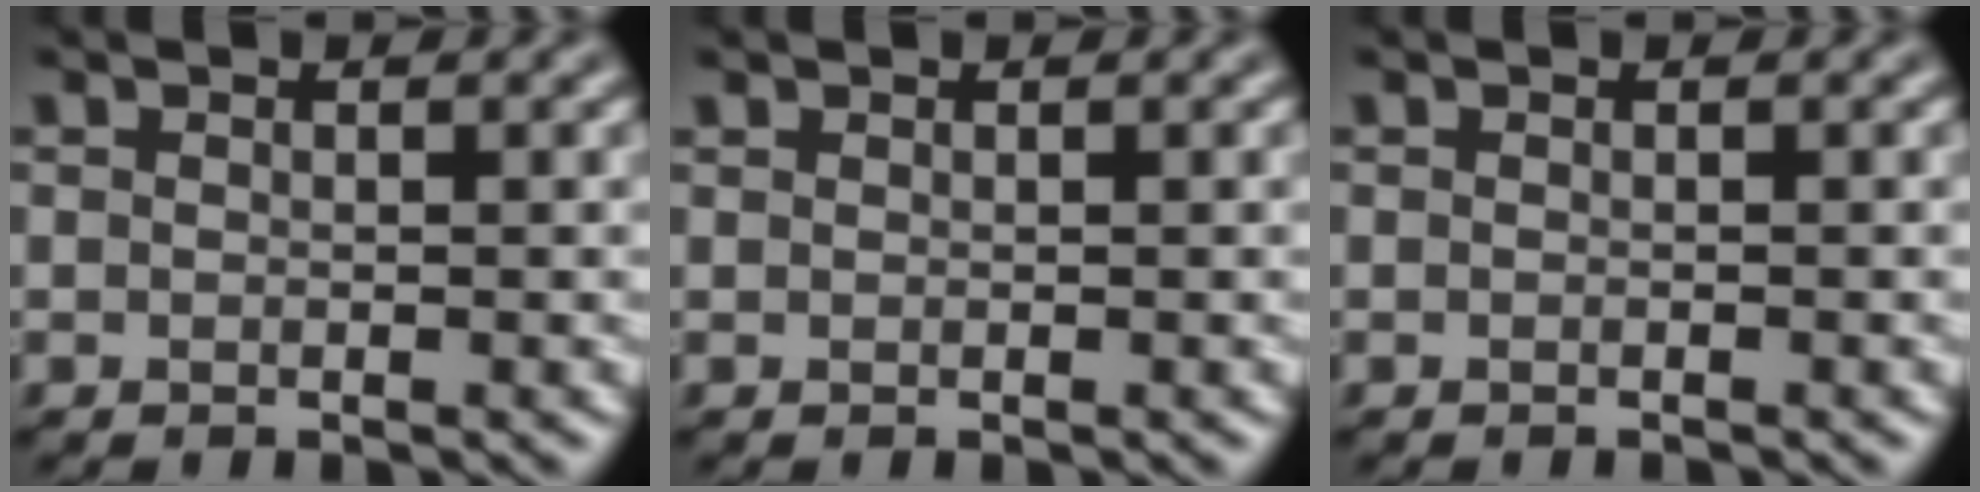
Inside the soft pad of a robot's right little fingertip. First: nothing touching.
{"total": 0.0}
{"total": 0.7, "force": [-0.6, 0.0, 0.1], "torque": [0.002, -0.001, -0.011]}